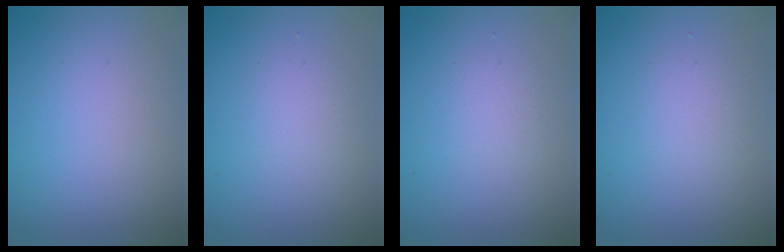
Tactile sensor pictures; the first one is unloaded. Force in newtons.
{"total": 1.9, "press": 1.9, "slide": 0.0}
{"total": 1.2, "press": 1.2, "slide": 0.0}
{"total": 1.8, "press": 1.8, "slide": 0.1}